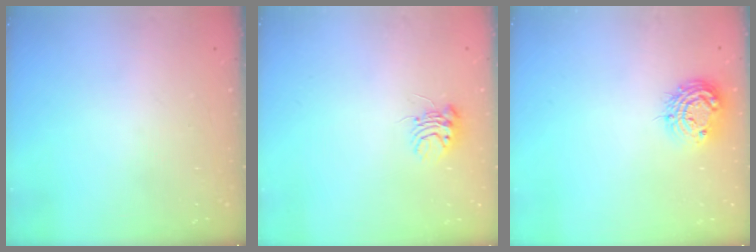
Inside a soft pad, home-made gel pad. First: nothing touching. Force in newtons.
{"total": 5.4, "press": 5.4, "slide": 0.3}
{"total": 10.5, "press": 10.5, "slide": 0.8}